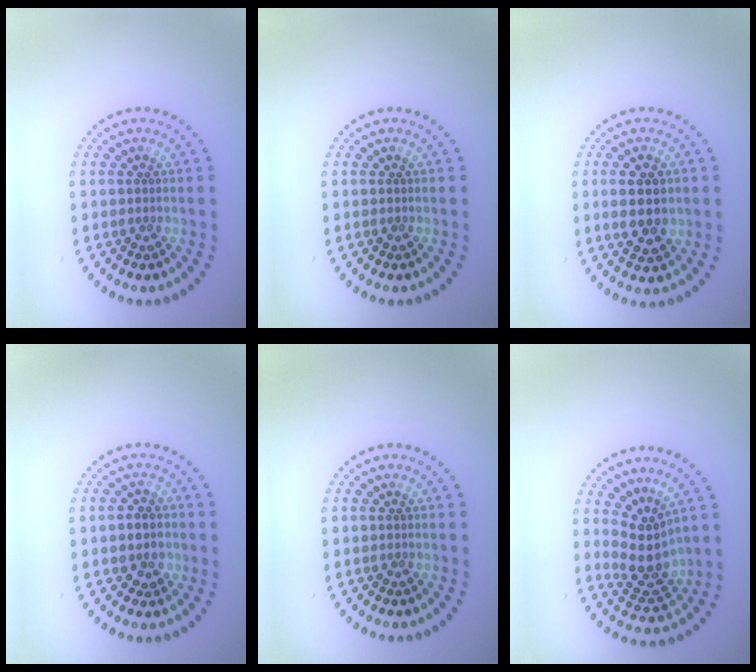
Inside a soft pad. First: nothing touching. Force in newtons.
{"total": 0.0}
{"total": 4.0, "press": 4.0, "slide": 0.3}
{"total": 2.5, "press": 2.5, "slide": 0.6}
{"total": 0.0}
{"total": 3.8, "press": 3.2, "slide": 2.2}